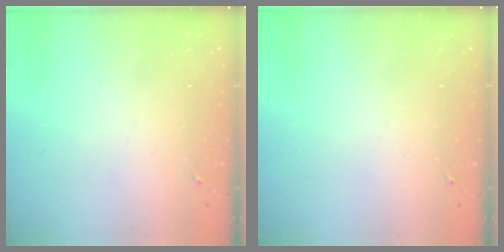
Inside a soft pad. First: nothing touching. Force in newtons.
{"total": 0.0}